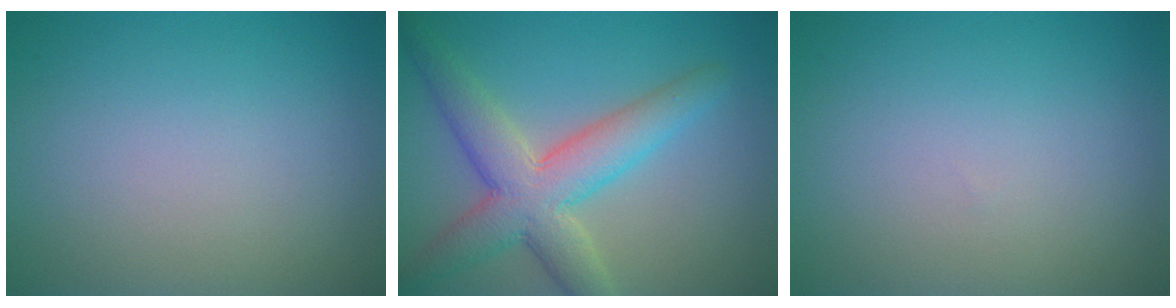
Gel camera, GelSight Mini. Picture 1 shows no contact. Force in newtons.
{"total": 6.7, "press": 6.7, "slide": 0.2}
{"total": 0.0}